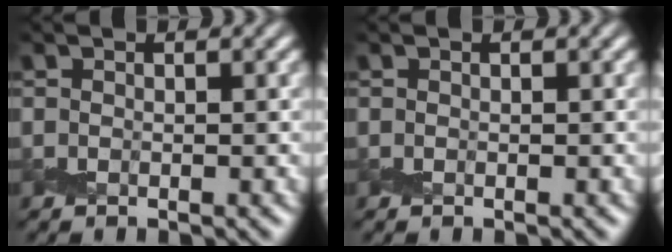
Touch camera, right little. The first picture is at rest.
{"total": 0.0}